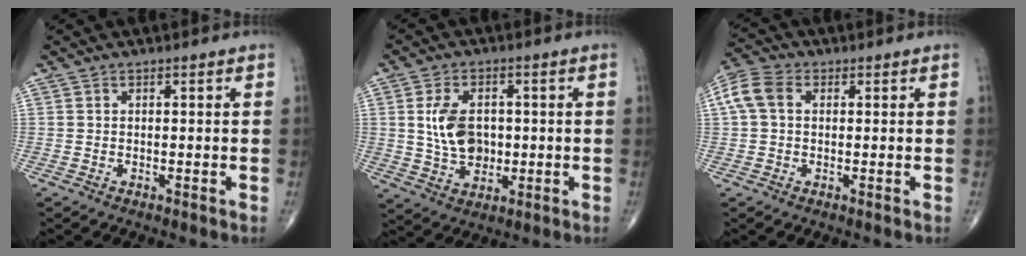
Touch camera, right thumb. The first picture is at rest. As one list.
[{"total": 9.0, "force": [0.8, 6.2, 6.5], "torque": [-0.102, -0.003, 0.022]}, {"total": 6.7, "force": [1.2, 4.7, 4.6], "torque": [-0.108, 0.025, 0.019]}]